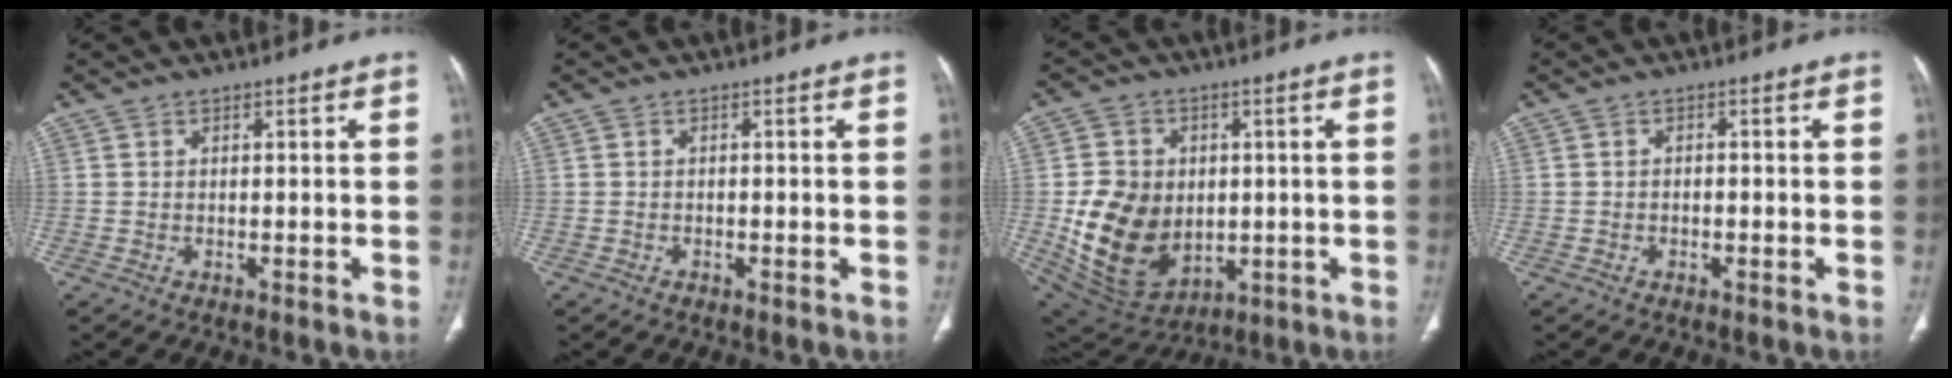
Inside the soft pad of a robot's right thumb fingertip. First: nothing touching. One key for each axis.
{"total": 0.5, "fx": -0.4, "fy": 0.3, "fz": 0.1, "tx": -0.003, "ty": 0.000, "tz": -0.009}
{"total": 16.2, "fx": -0.8, "fy": 12.5, "fz": 10.2, "tx": -0.151, "ty": -0.009, "tz": 0.016}
{"total": 0.9, "fx": -0.3, "fy": 0.6, "fz": 0.5, "tx": -0.005, "ty": 0.003, "tz": -0.007}